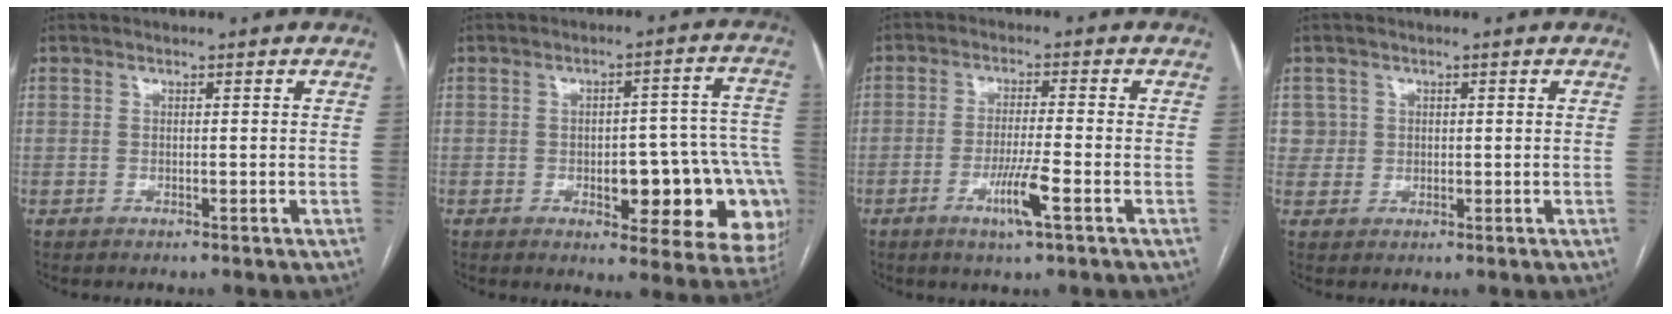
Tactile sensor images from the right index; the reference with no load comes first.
{"total": 17.5, "force": [-4.7, 6.4, 15.6], "torque": [-0.094, 0.044, -0.040]}
{"total": 5.9, "force": [-2.6, -0.2, 5.3], "torque": [-0.101, -0.011, -0.049]}
{"total": 2.7, "force": [0.8, 2.5, -0.3], "torque": [0.025, 0.006, 0.010]}